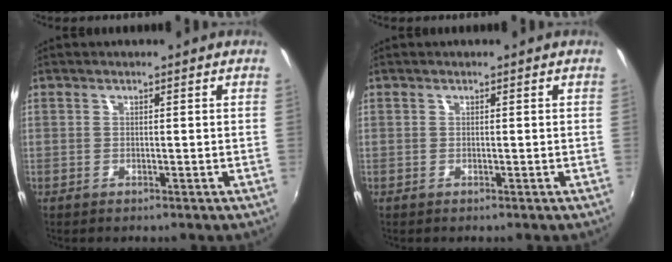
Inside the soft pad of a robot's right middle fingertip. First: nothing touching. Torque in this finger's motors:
{"motor_torque": [0.00, 0.00, 0.00, 0.00]}